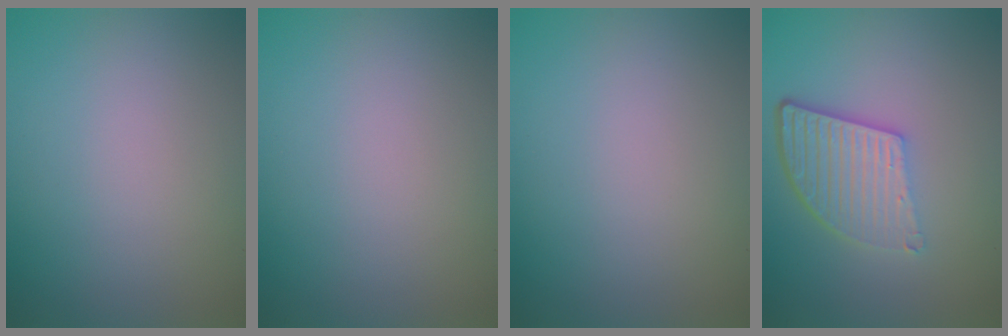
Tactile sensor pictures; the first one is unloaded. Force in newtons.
{"total": 0.0}
{"total": 0.0}
{"total": 5.6, "press": 4.0, "slide": 4.0}